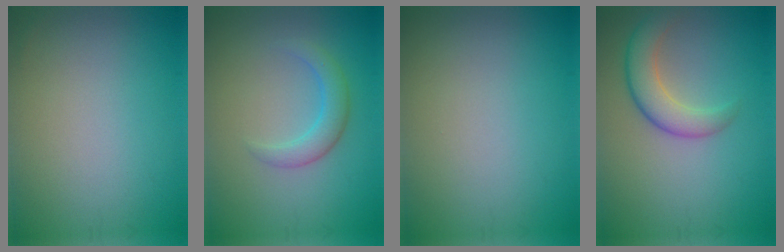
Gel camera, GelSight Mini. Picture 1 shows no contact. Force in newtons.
{"total": 2.6, "press": 2.6, "slide": 0.0}
{"total": 0.0}
{"total": 4.0, "press": 4.0, "slide": 0.2}